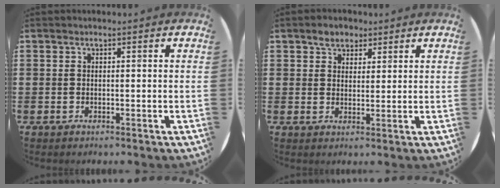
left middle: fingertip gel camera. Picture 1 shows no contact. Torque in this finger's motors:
{"motor_torque": [0.44, -0.39, 0.06, 0.04]}